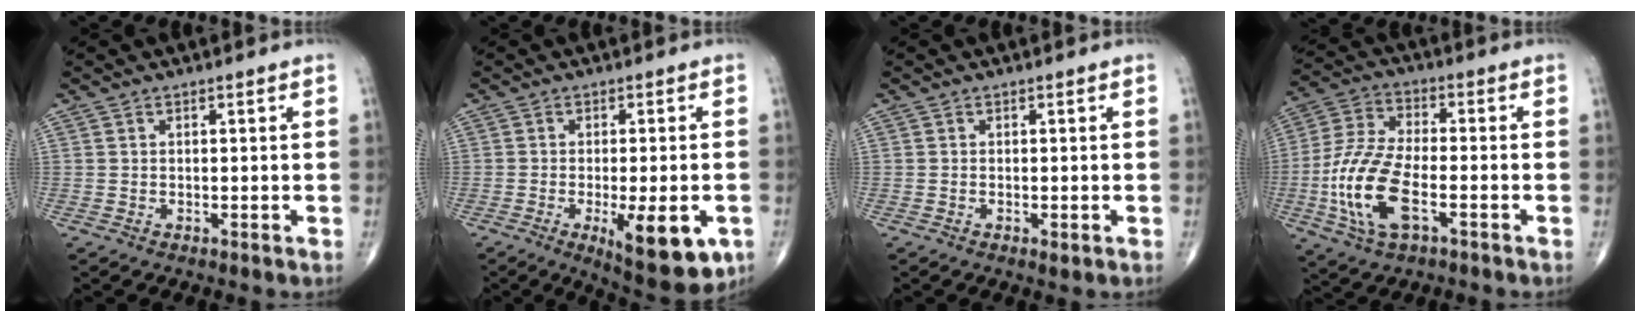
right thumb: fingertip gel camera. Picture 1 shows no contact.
{"total": 12.8, "force": [-4.6, 4.2, 11.2], "torque": [-0.144, -0.008, -0.053]}
{"total": 0.9, "force": [-0.3, 0.3, 0.7], "torque": [-0.014, -0.003, -0.003]}
{"total": 14.8, "force": [-4.4, 6.6, 12.5], "torque": [-0.274, 0.018, -0.083]}